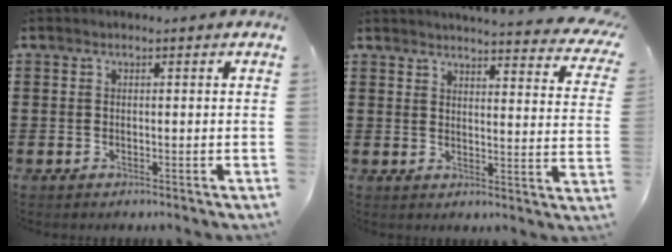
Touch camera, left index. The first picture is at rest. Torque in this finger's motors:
{"motor_torque": [2.14, 0.00, 0.48, 0.06]}